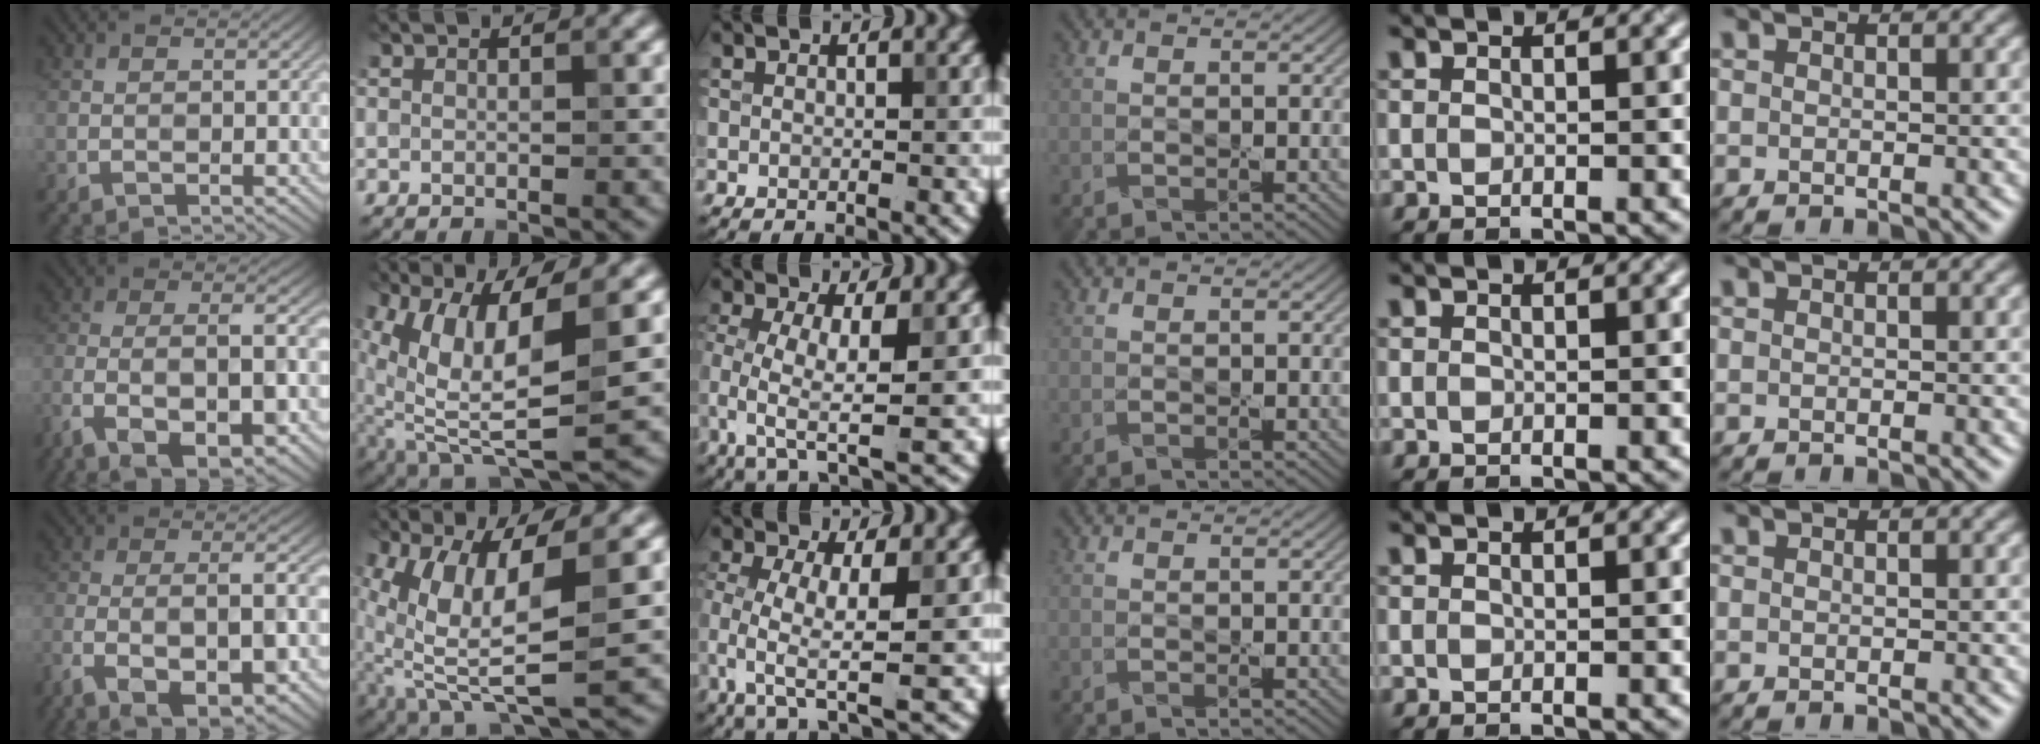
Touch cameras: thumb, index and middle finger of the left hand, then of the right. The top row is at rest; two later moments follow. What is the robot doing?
{"motion": "wipe", "object": "glass cup"}